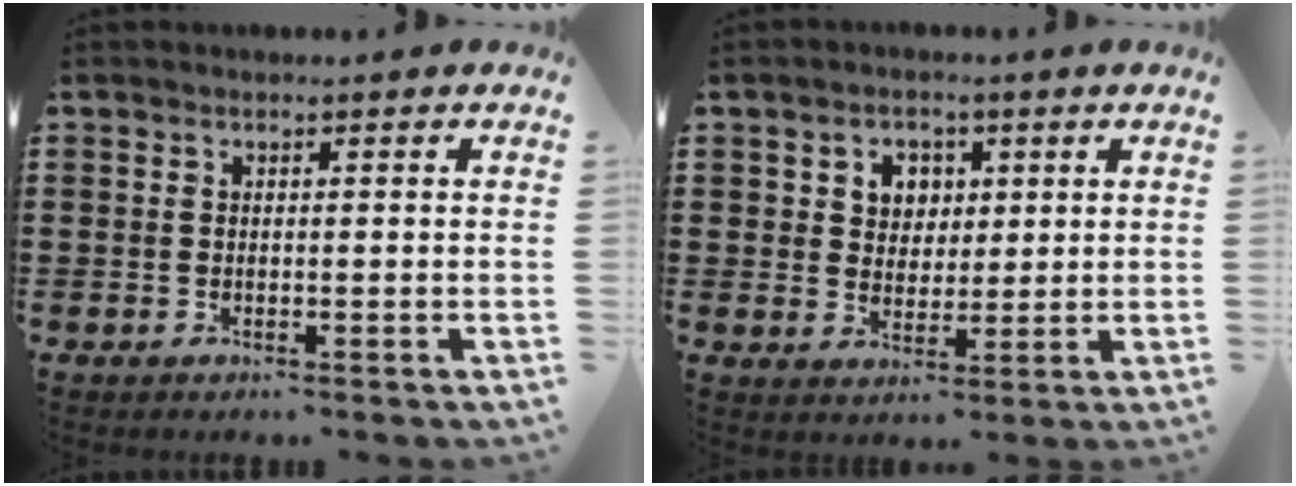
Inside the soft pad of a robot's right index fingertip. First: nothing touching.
{"total": 3.8, "force": [1.4, 3.4, 1.0], "torque": [-0.027, 0.011, 0.020]}